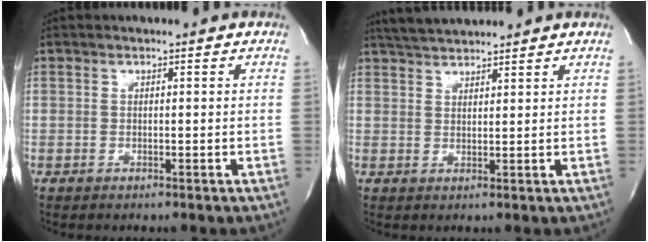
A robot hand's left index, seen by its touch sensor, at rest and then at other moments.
{"total": 5.3, "force": [5.0, 0.5, 1.6], "torque": [-0.036, 0.026, 0.094]}